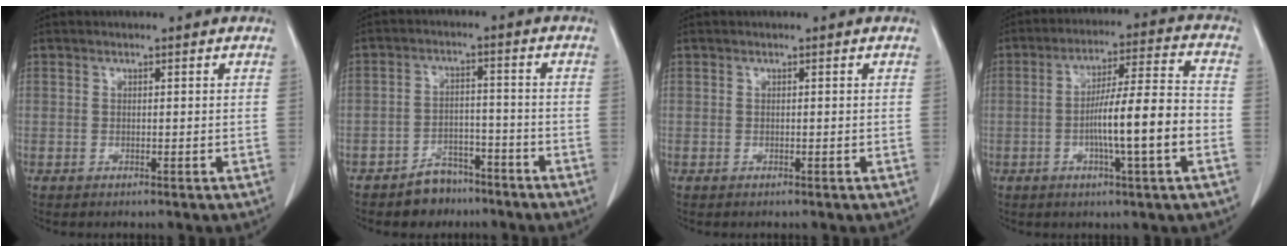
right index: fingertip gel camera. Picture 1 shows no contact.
{"total": 5.6, "force": [-4.4, 3.2, 1.3], "torque": [-0.019, 0.011, -0.067]}
{"total": 0.0}
{"total": 12.1, "force": [-2.8, 0.1, 11.7], "torque": [-0.197, 0.007, -0.051]}